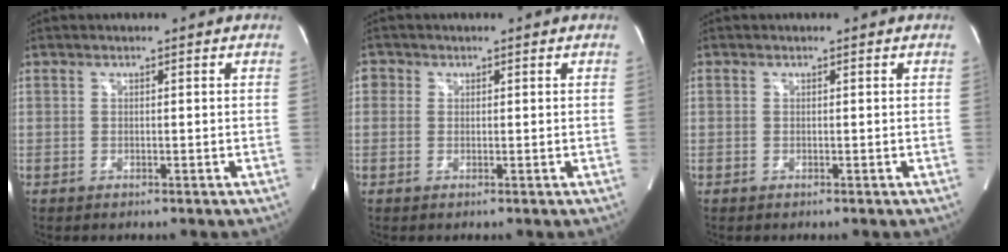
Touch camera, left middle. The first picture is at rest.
{"total": 1.6, "force": [0.4, 1.5, 0.3], "torque": [0.005, 0.004, 0.003]}
{"total": 0.0}